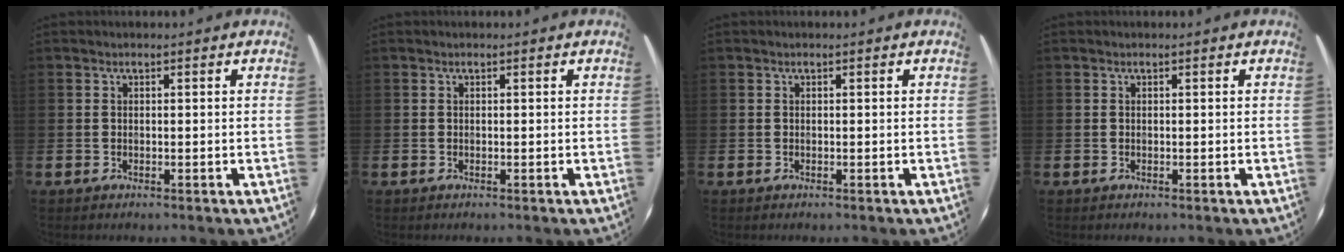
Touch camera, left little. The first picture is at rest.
{"total": 0.0}
{"total": 0.0}
{"total": 0.0}